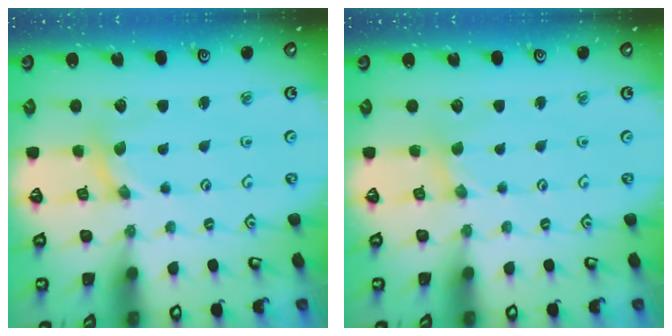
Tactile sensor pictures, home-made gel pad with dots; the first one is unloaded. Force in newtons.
{"total": 0.6, "press": 0.6, "slide": 0.2}